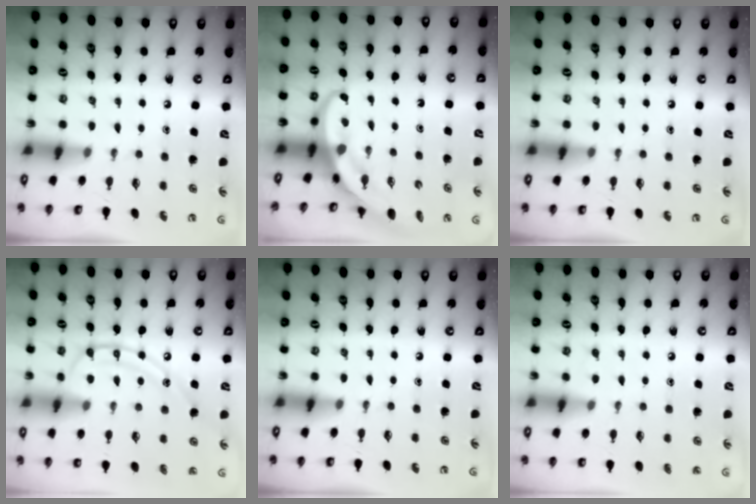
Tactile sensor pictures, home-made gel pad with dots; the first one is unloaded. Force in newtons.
{"total": 4.0, "press": 4.0, "slide": 0.3}
{"total": 0.0}
{"total": 14.2, "press": 14.2, "slide": 1.2}
{"total": 0.0}
{"total": 4.0, "press": 4.0, "slide": 0.5}